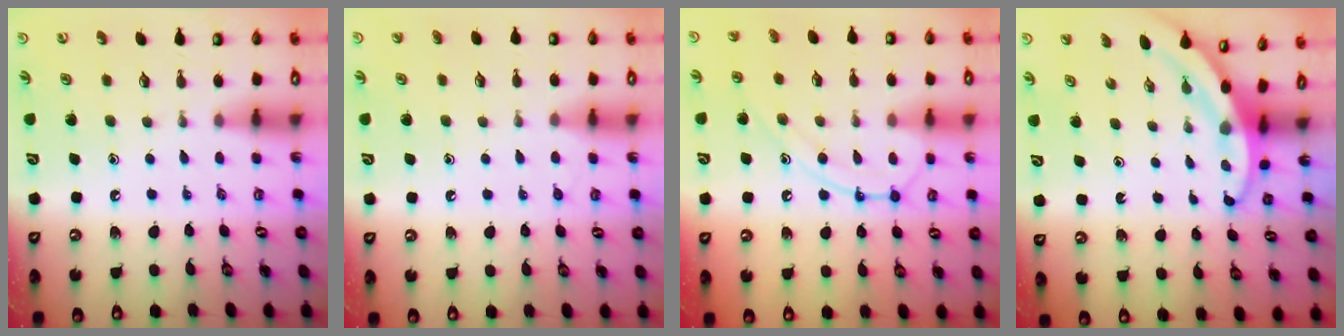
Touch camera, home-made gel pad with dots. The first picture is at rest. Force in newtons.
{"total": 4.0, "press": 4.0, "slide": 0.4}
{"total": 11.2, "press": 11.1, "slide": 0.7}
{"total": 3.5, "press": 3.5, "slide": 0.2}